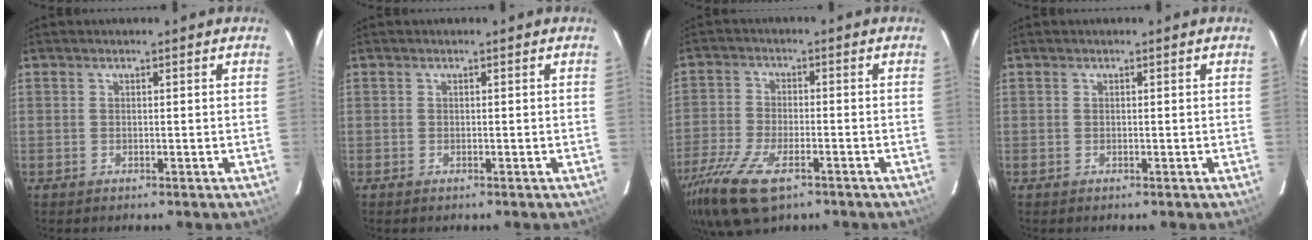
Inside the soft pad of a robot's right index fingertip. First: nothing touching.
{"total": 0.0}
{"total": 14.0, "force": [-8.9, 5.6, 9.2], "torque": [-0.222, -0.041, -0.173]}
{"total": 0.0}